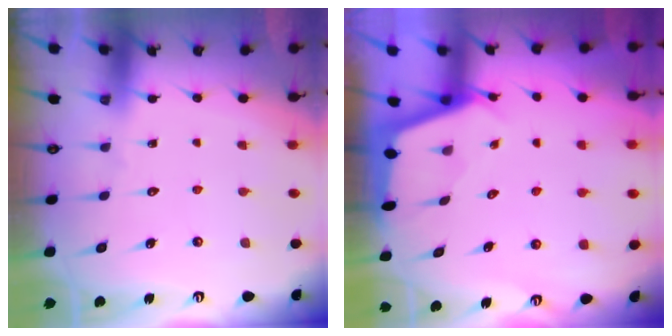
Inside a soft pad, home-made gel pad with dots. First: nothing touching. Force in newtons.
{"total": 2.4, "press": 2.4, "slide": 0.3}